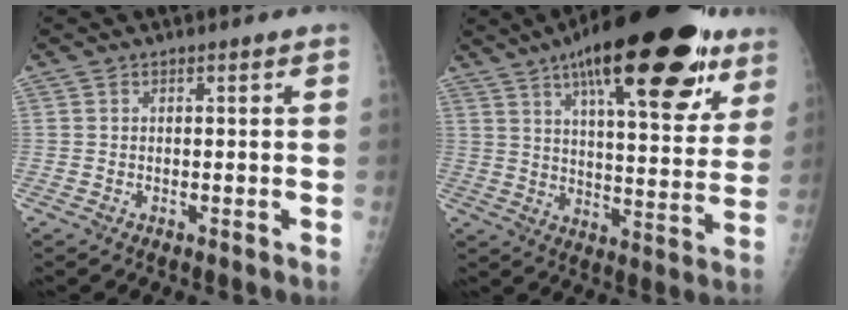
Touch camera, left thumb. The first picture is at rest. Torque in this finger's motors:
{"motor_torque": [1.85, 0.19, 1.80, -0.97, 0.46]}